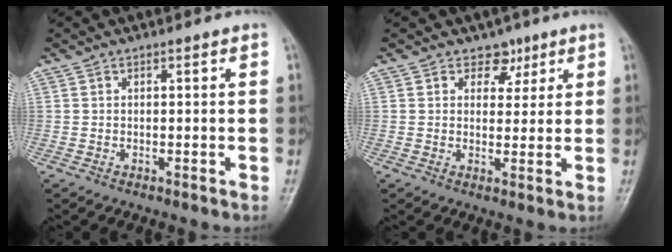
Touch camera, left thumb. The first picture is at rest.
{"total": 4.0, "force": [2.3, 3.0, 1.2], "torque": [0.013, -0.010, 0.031]}